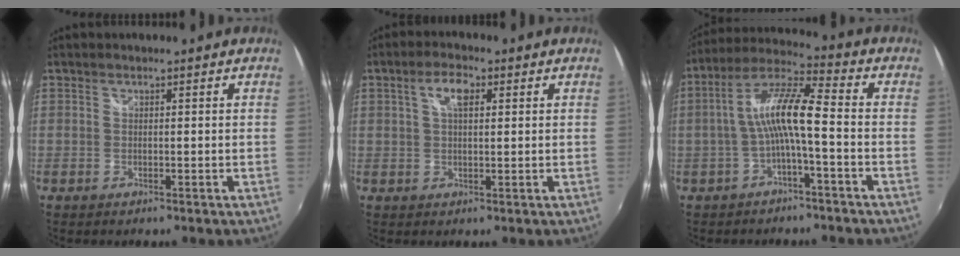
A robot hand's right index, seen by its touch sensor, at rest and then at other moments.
{"total": 4.4, "force": [1.6, 1.9, 3.7], "torque": [-0.065, 0.012, 0.029]}
{"total": 9.5, "force": [-2.2, 1.3, 9.2], "torque": [-0.197, 0.020, -0.039]}